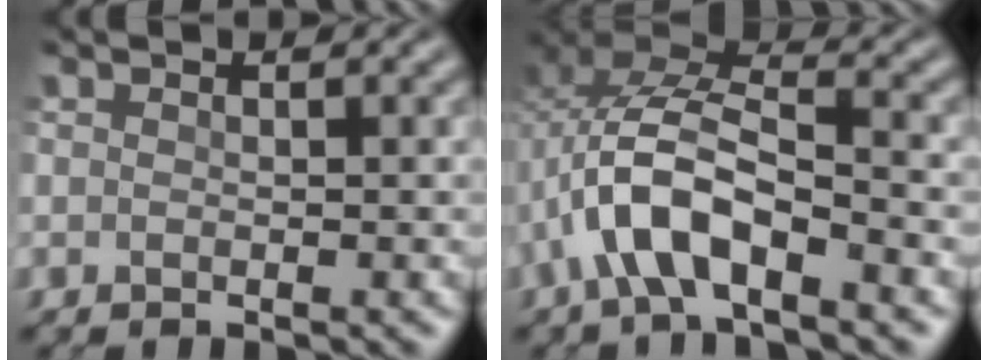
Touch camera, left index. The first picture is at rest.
{"total": 7.5, "force": [-2.9, 3.3, 6.1], "torque": [-0.124, 0.011, -0.056]}